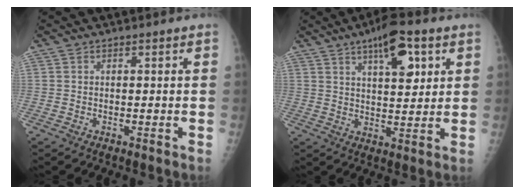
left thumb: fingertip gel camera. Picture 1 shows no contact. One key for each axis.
{"total": 10.3, "fx": 4.9, "fy": 3.9, "fz": 8.2, "tx": -0.106, "ty": -0.020, "tz": 0.074}